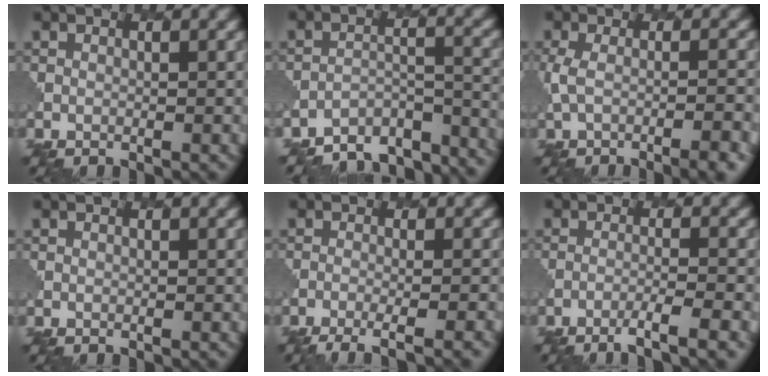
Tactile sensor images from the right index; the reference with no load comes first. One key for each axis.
{"total": 8.6, "fx": -7.9, "fy": 2.4, "fz": 2.1, "tx": -0.027, "ty": -0.002, "tz": -0.107}
{"total": 5.9, "fx": -2.0, "fy": 2.0, "fz": 5.2, "tx": -0.082, "ty": -0.013, "tz": -0.035}
{"total": 0.0}
{"total": 4.4, "fx": -2.9, "fy": 0.9, "fz": 3.1, "tx": -0.036, "ty": 0.003, "tz": -0.052}
{"total": 3.8, "fx": -2.4, "fy": 0.4, "fz": 2.9, "tx": -0.042, "ty": 0.006, "tz": -0.049}